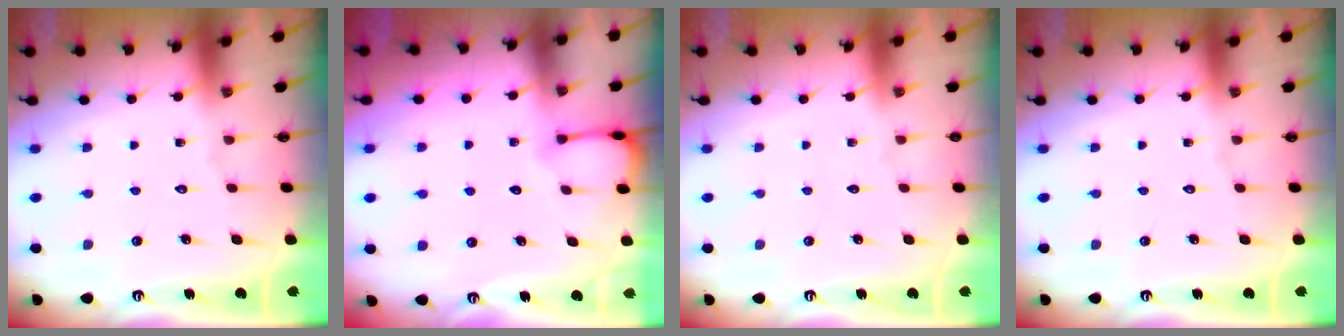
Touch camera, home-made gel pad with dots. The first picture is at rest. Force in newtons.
{"total": 3.0, "press": 3.0, "slide": 0.3}
{"total": 0.0}
{"total": 0.0}